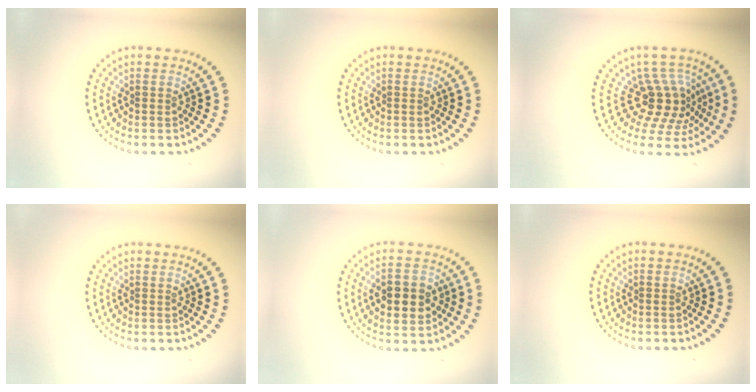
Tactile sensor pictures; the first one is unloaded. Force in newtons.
{"total": 0.0}
{"total": 4.6, "press": 3.5, "slide": 3.1}
{"total": 0.0}
{"total": 4.7, "press": 4.7, "slide": 0.1}
{"total": 0.0}